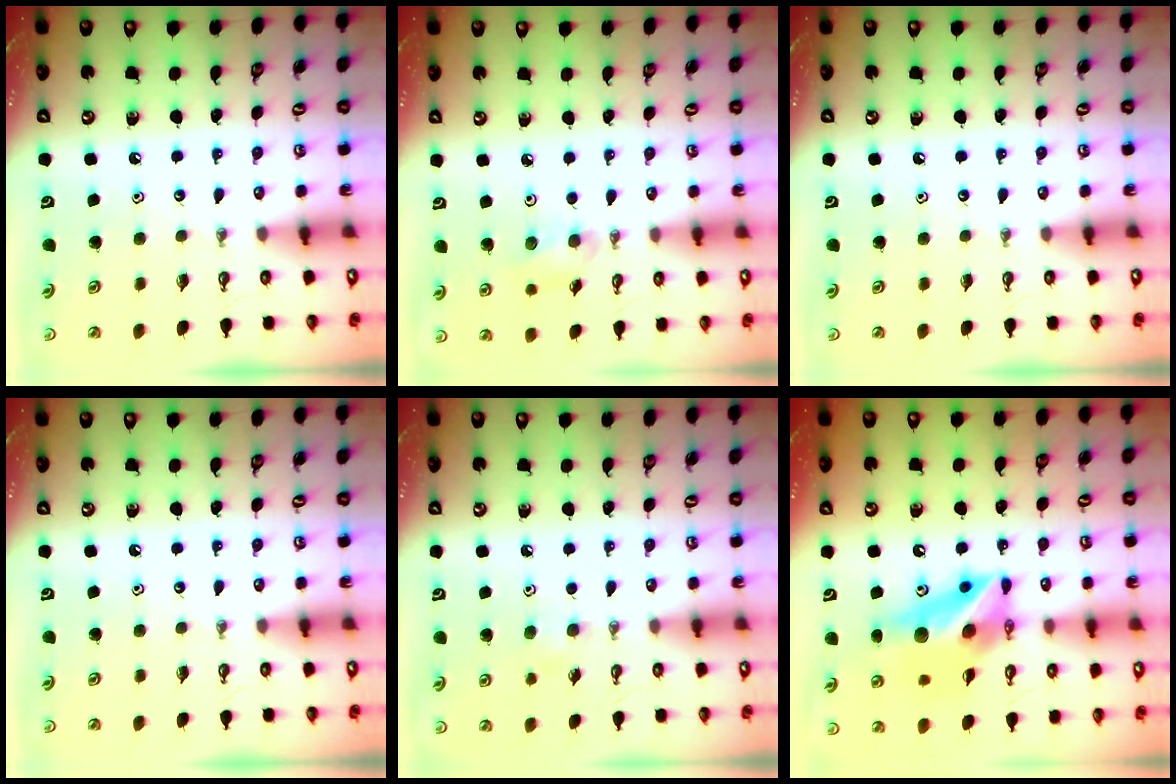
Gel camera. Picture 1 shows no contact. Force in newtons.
{"total": 7.4, "press": 5.6, "slide": 4.8}
{"total": 0.0}
{"total": 0.0}
{"total": 5.1, "press": 4.6, "slide": 2.2}
{"total": 12.8, "press": 12.6, "slide": 1.9}